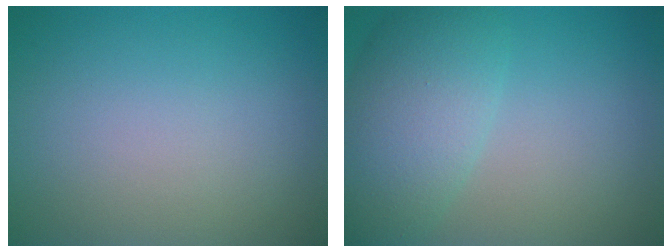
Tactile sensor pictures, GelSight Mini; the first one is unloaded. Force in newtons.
{"total": 6.2, "press": 6.2, "slide": 0.3}